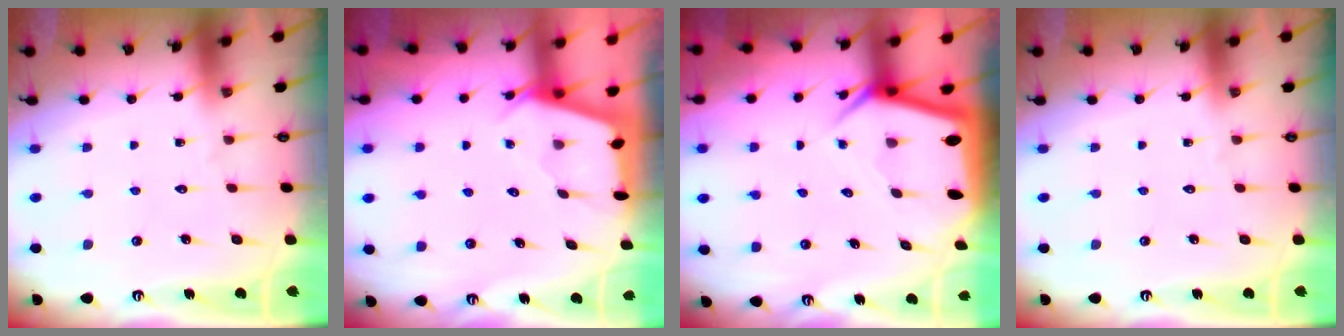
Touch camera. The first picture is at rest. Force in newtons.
{"total": 2.4, "press": 2.4, "slide": 0.3}
{"total": 5.0, "press": 4.9, "slide": 0.5}
{"total": 0.0}